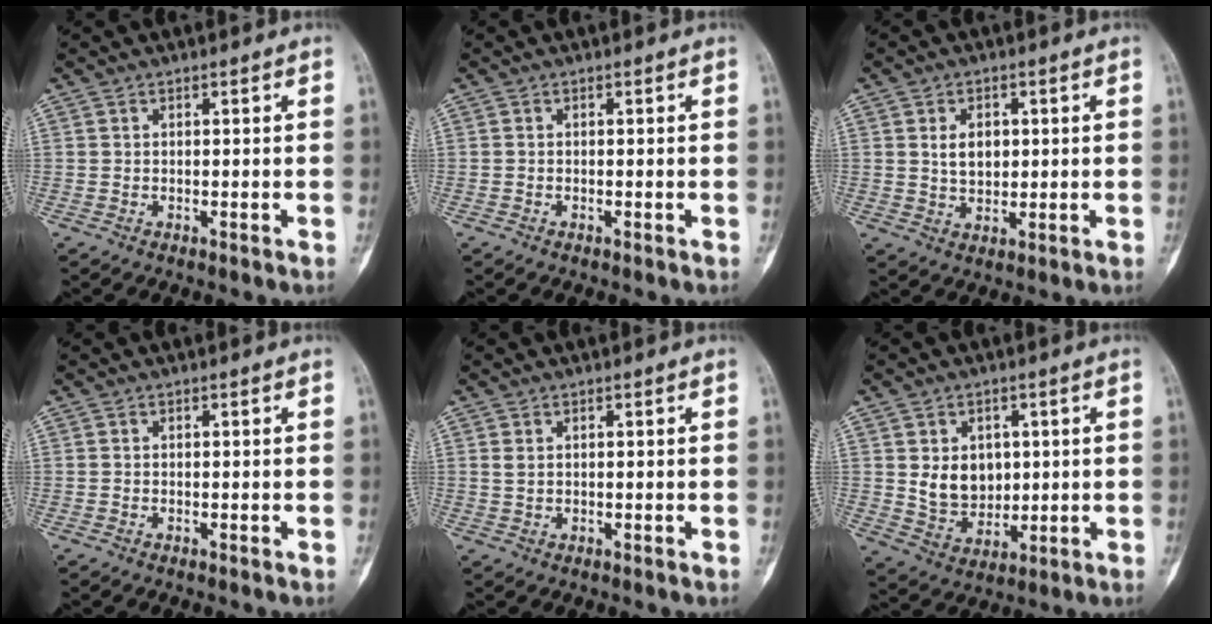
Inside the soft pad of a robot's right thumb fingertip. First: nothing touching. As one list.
[{"total": 0.0}, {"total": 5.0, "force": [1.1, 3.5, 3.4], "torque": [-0.040, -0.006, 0.023]}, {"total": 0.0}, {"total": 1.1, "force": [0.5, 0.7, 0.8], "torque": [-0.016, 0.004, 0.014]}, {"total": 8.3, "force": [1.3, 6.5, 4.9], "torque": [-0.046, -0.013, 0.037]}]